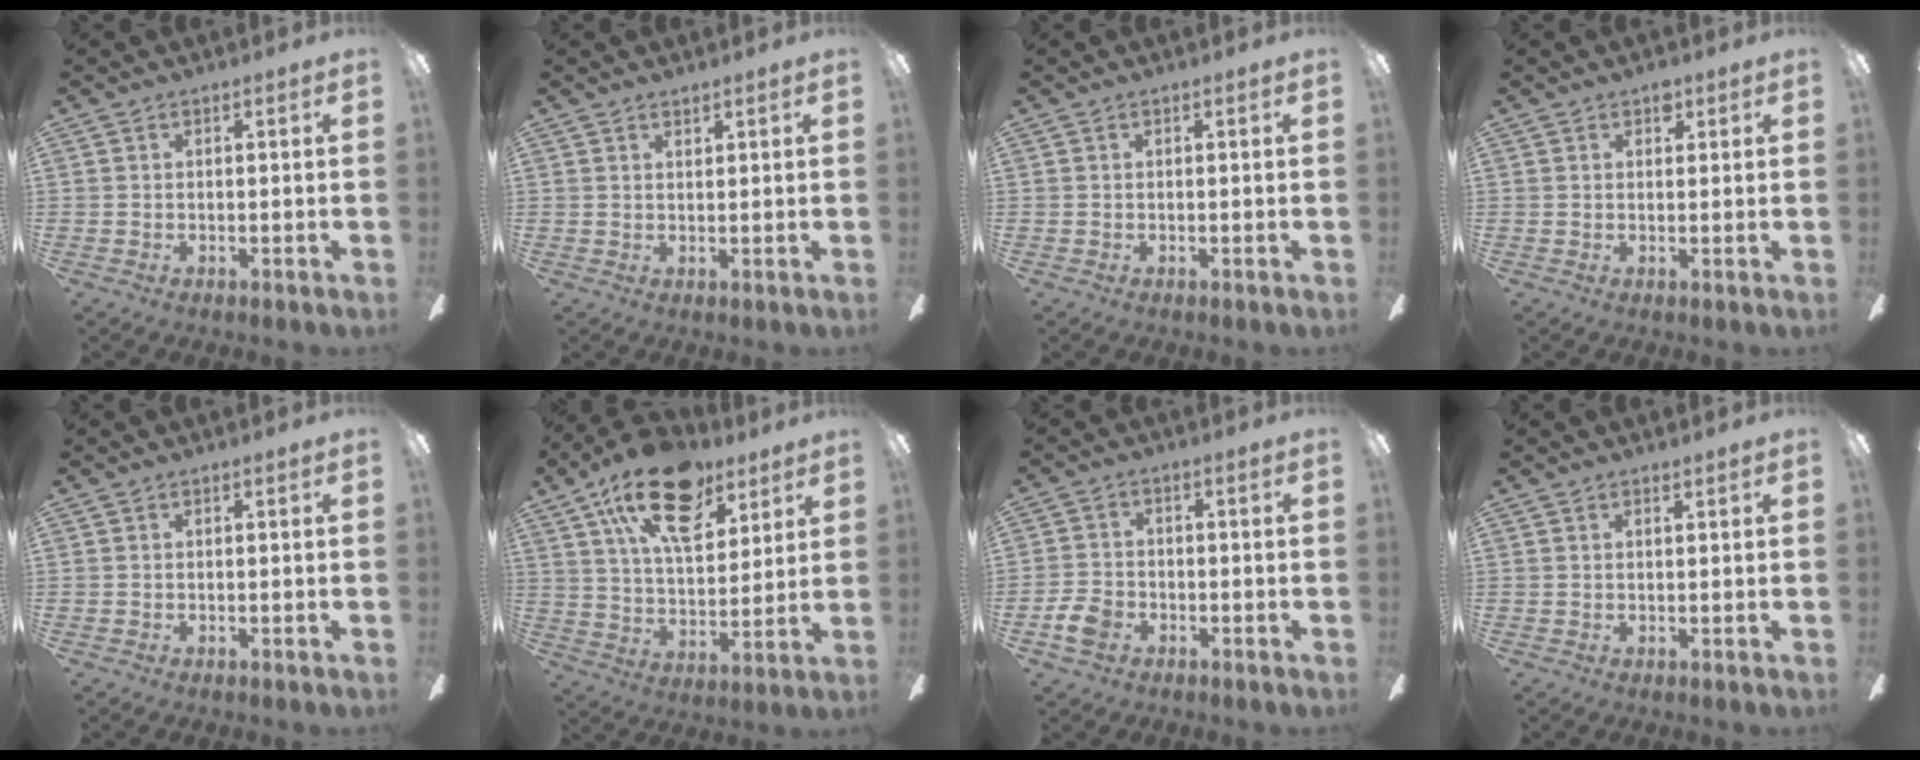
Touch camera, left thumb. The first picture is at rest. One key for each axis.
{"total": 1.2, "fx": 1.1, "fy": 0.3, "fz": 0.3, "tx": -0.006, "ty": -0.001, "tz": 0.021}
{"total": 0.0}
{"total": 2.4, "fx": 1.4, "fy": 1.5, "fz": 1.1, "tx": 0.000, "ty": -0.005, "tz": 0.020}
{"total": 0.0}
{"total": 21.1, "fx": 12.2, "fy": 10.9, "fz": 13.2, "tx": -0.213, "ty": -0.052, "tz": 0.212}
{"total": 5.8, "fx": -2.7, "fy": 4.1, "fz": 2.9, "tx": -0.069, "ty": 0.011, "tz": -0.052}
{"total": 0.8, "fx": 0.6, "fy": 0.2, "fz": 0.3, "tx": 0.000, "ty": -0.003, "tz": 0.010}